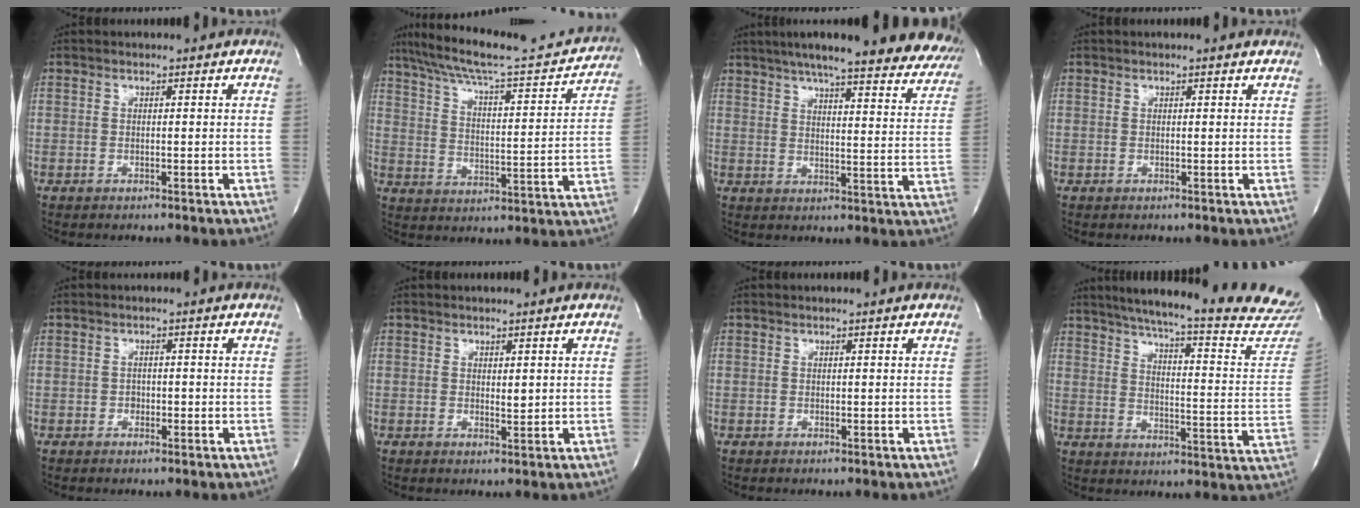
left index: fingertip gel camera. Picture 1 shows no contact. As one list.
[{"total": 23.3, "force": [20.8, 2.5, 10.3], "torque": [-0.167, -0.014, 0.286]}, {"total": 28.5, "force": [24.3, 4.5, 14.2], "torque": [-0.199, -0.036, 0.289]}, {"total": 1.0, "force": [1.0, 0.0, 0.4], "torque": [-0.014, 0.004, 0.008]}, {"total": 1.1, "force": [-0.6, 0.9, 0.5], "torque": [-0.004, 0.001, -0.009]}, {"total": 1.3, "force": [0.2, 0.5, 1.1], "torque": [-0.017, -0.008, 0.006]}, {"total": 0.0}, {"total": 30.2, "force": [26.8, 1.7, 13.8], "torque": [-0.196, -0.098, 0.326]}]